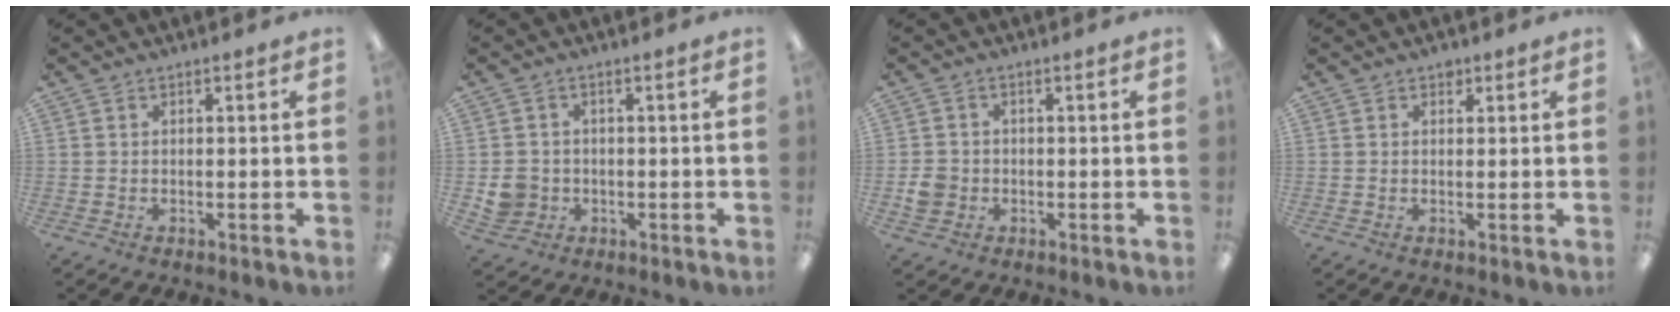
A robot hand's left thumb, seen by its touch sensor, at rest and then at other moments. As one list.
[{"total": 4.5, "force": [-0.8, 4.3, 1.1], "torque": [-0.015, 0.008, -0.011]}, {"total": 3.5, "force": [-0.9, 3.1, 1.2], "torque": [-0.011, 0.004, -0.016]}, {"total": 1.5, "force": [1.0, 1.0, 0.5], "torque": [-0.003, -0.001, 0.016]}]